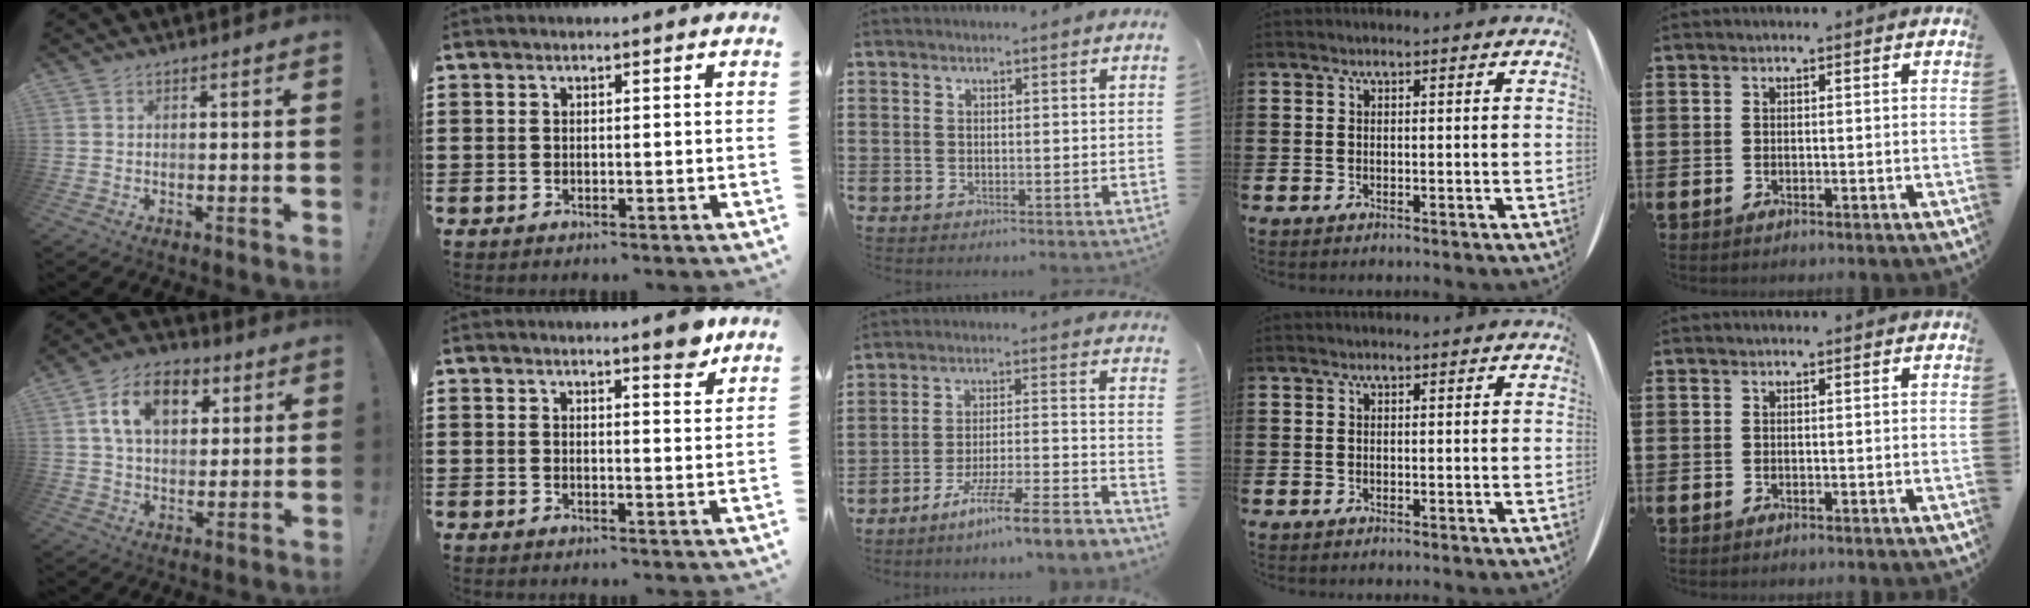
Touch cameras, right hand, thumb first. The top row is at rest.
{"thumb": {"total": 14.0, "force": [5.2, 9.2, 9.2], "torque": [-0.143, -0.001, 0.097]}, "index": {"total": 3.5, "force": [2.9, 0.6, 1.8], "torque": [-0.025, -0.006, 0.050]}, "middle": {"total": 8.6, "force": [-7.3, -0.6, 4.4], "torque": [-0.078, -0.006, -0.144]}}